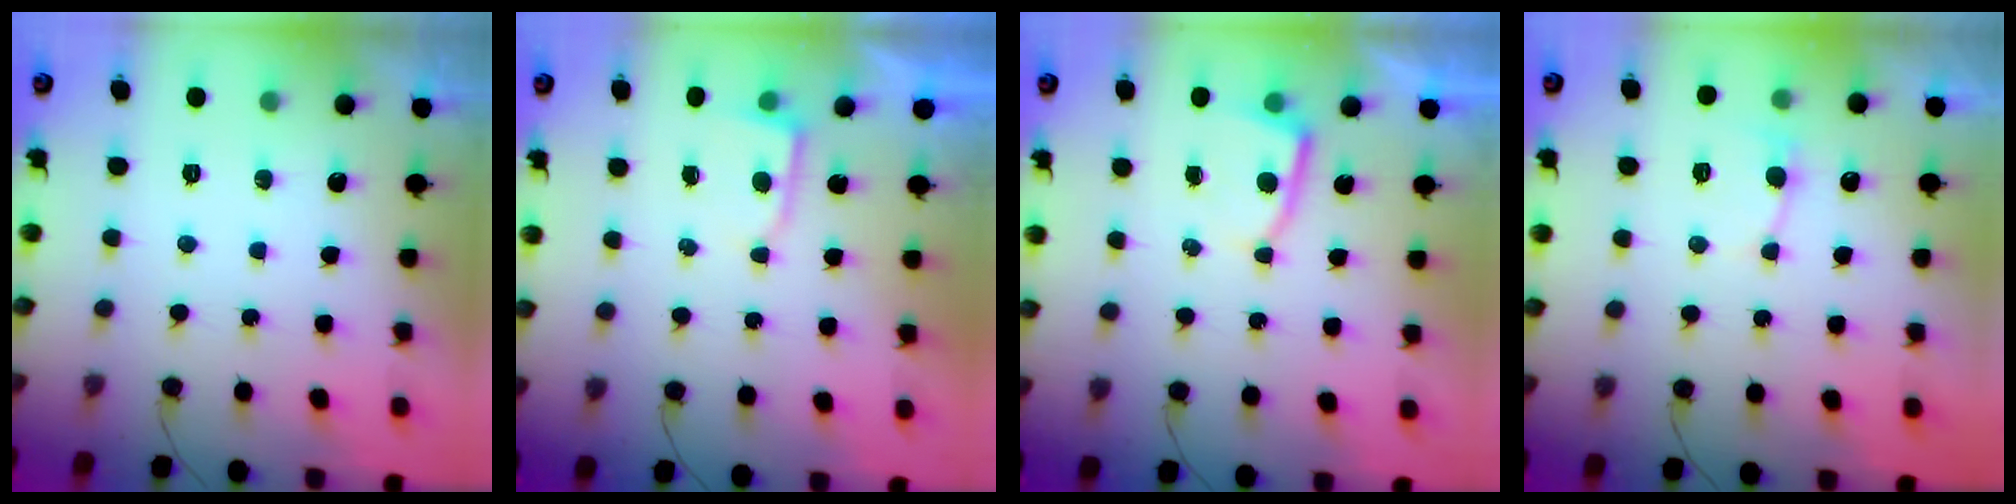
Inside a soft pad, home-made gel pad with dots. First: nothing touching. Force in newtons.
{"total": 2.1, "press": 2.1, "slide": 0.3}
{"total": 4.1, "press": 4.1, "slide": 0.4}
{"total": 4.2, "press": 4.2, "slide": 0.5}